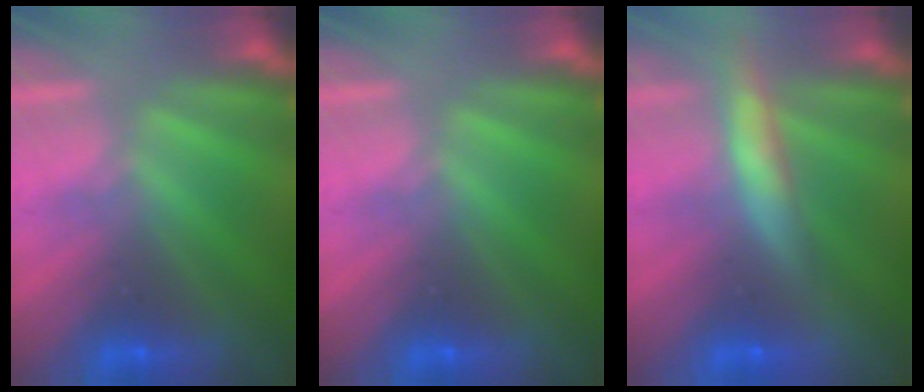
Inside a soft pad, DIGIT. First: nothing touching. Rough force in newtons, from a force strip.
{"total": 0.0}
{"total": 6.5}